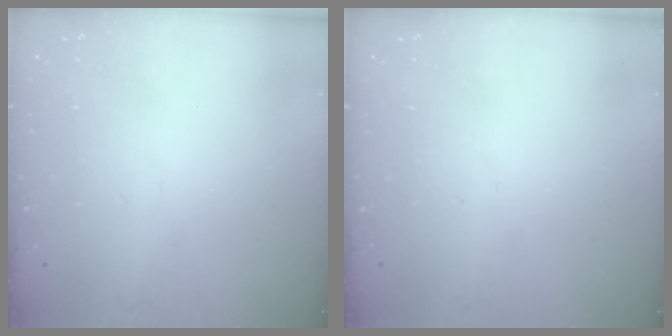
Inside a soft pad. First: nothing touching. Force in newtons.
{"total": 0.0}